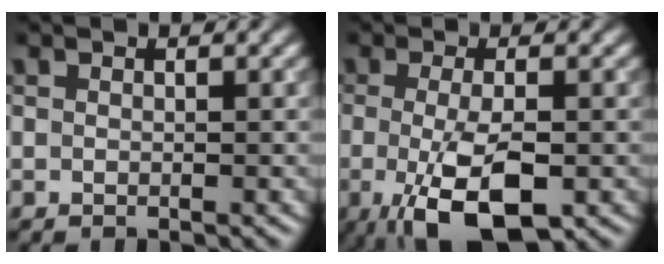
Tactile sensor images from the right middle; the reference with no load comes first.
{"total": 7.1, "force": [-2.0, 2.3, 6.4], "torque": [-0.122, -0.017, -0.031]}